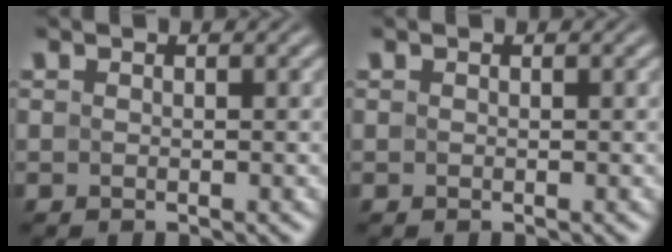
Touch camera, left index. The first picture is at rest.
{"total": 0.0}